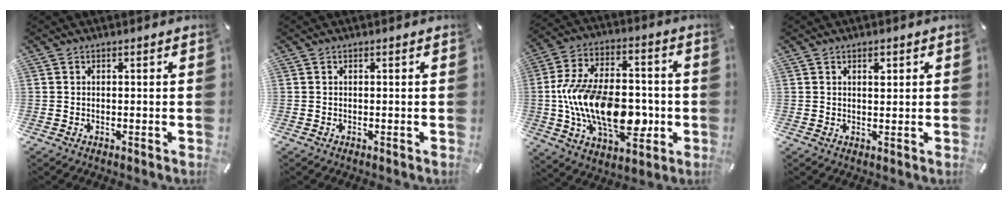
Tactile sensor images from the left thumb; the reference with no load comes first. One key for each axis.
{"total": 0.0}
{"total": 21.5, "fx": -3.6, "fy": 12.8, "fz": 16.9, "tx": -0.325, "ty": 0.007, "tz": -0.057}
{"total": 1.6, "fx": 0.8, "fy": 0.9, "fz": 1.1, "tx": -0.007, "ty": -0.005, "tz": 0.010}